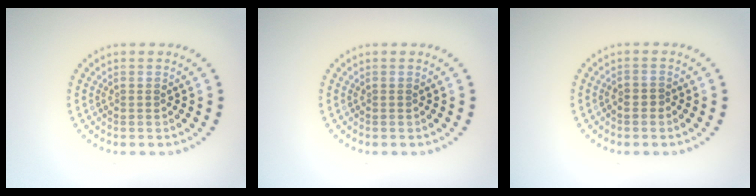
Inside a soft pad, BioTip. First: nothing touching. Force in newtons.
{"total": 0.0}
{"total": 0.6, "press": 0.4, "slide": 0.3}